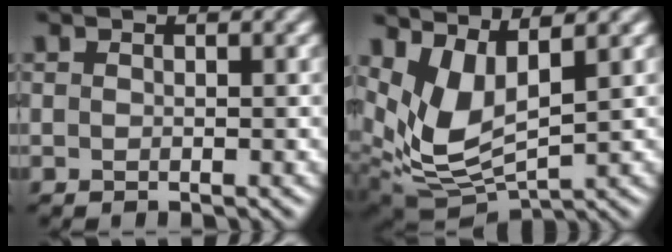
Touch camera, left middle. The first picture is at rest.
{"total": 5.7, "force": [2.3, 2.3, 4.6], "torque": [-0.112, -0.012, 0.049]}